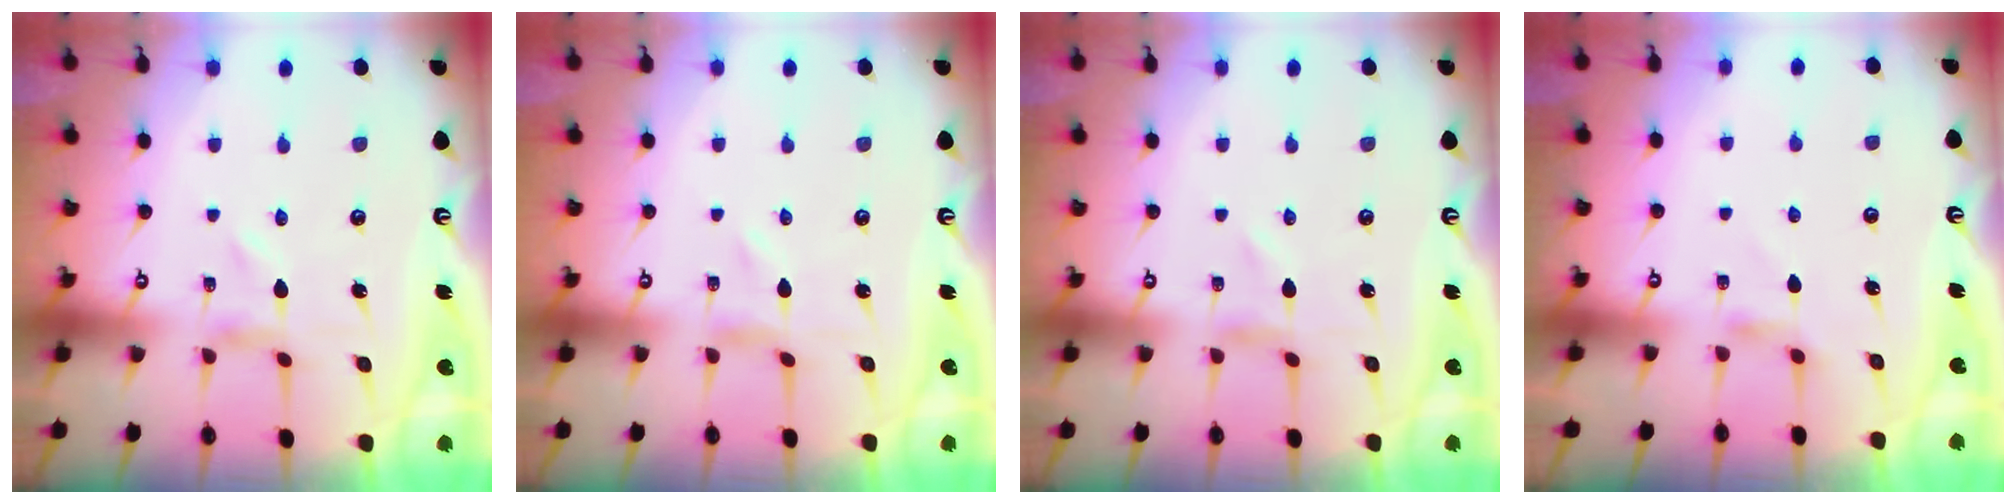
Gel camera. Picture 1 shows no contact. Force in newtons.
{"total": 1.2, "press": 1.2, "slide": 0.2}
{"total": 0.6, "press": 0.6, "slide": 0.2}
{"total": 3.0, "press": 2.9, "slide": 0.5}